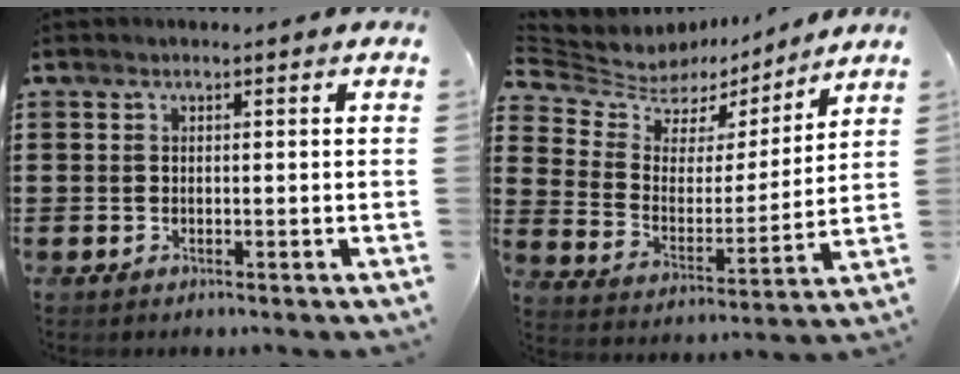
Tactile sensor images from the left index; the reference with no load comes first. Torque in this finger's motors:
{"motor_torque": [1.09, 1.05, 0.06, -0.02]}